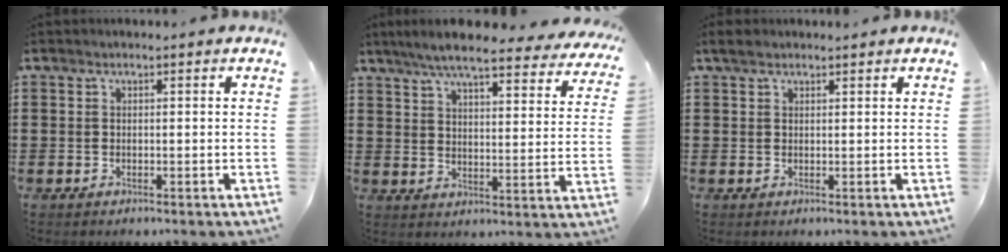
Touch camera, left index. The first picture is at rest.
{"total": 7.7, "force": [6.8, 0.1, 3.6], "torque": [-0.093, -0.032, 0.118]}
{"total": 1.7, "force": [1.3, 0.7, 0.8], "torque": [-0.020, 0.005, 0.025]}